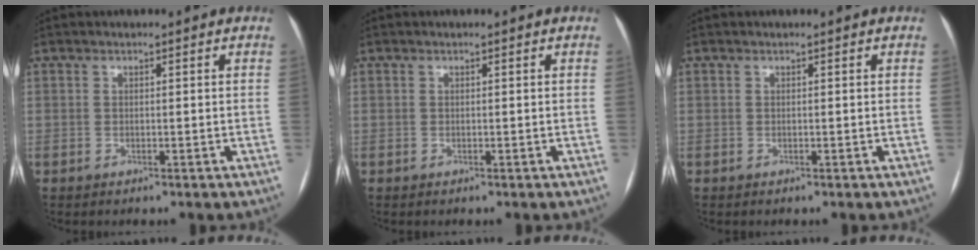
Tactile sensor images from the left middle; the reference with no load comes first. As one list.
[{"total": 0.0}, {"total": 0.0}]